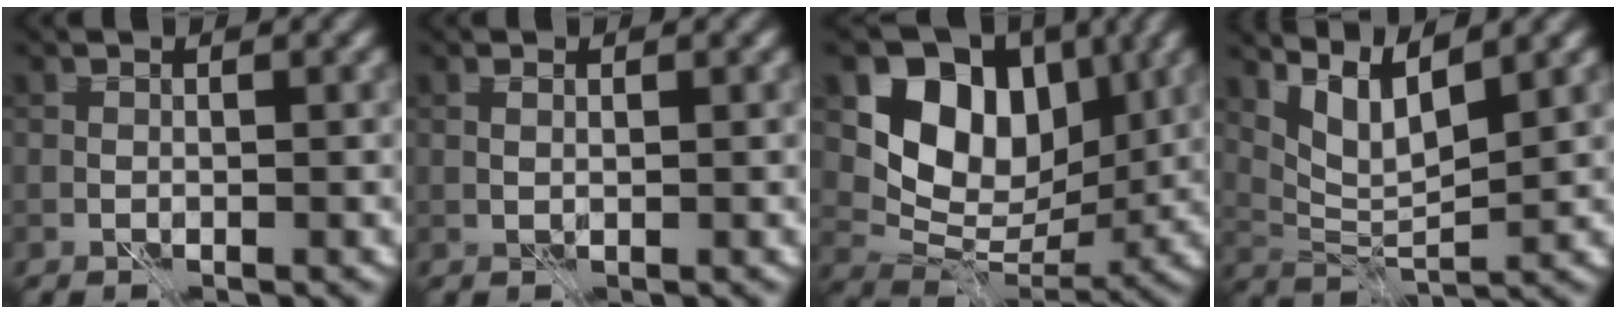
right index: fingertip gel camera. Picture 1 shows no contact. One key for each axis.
{"total": 0.5, "fx": 0.4, "fy": 0.1, "fz": 0.3, "tx": -0.010, "ty": -0.003, "tz": 0.006}
{"total": 9.9, "fx": 3.8, "fy": 7.1, "fz": 5.8, "tx": -0.100, "ty": -0.013, "tz": 0.065}
{"total": 4.9, "fx": 3.1, "fy": 1.5, "fz": 3.4, "tx": -0.077, "ty": -0.008, "tz": 0.065}